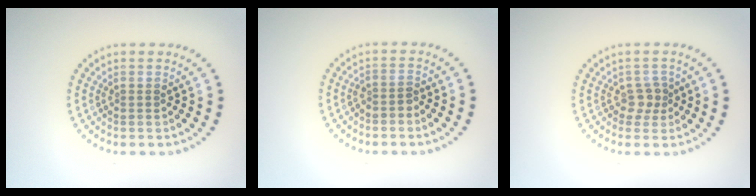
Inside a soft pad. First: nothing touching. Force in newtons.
{"total": 1.3, "press": 1.1, "slide": 0.7}
{"total": 1.6, "press": 1.3, "slide": 1.0}